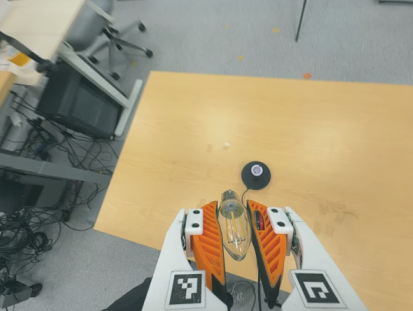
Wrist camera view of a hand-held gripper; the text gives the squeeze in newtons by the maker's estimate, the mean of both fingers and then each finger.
{"total": 20.4, "left": 22.0, "right": 18.8}